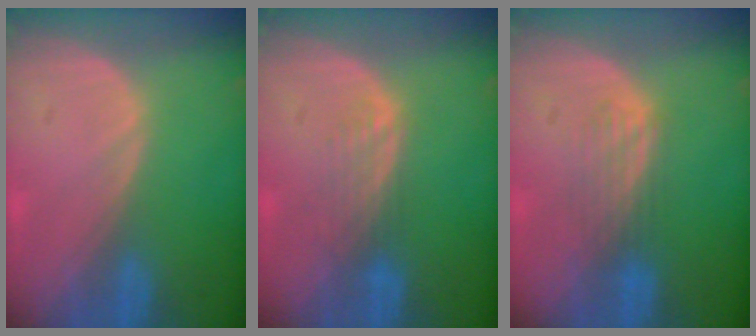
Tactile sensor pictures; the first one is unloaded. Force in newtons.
{"total": 3.3, "press": 2.8, "slide": 1.8}
{"total": 3.6, "press": 3.2, "slide": 1.7}